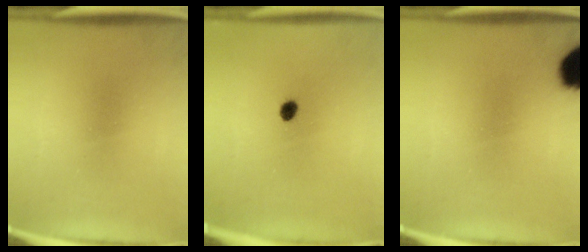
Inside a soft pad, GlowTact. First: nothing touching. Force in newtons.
{"total": 2.1}
{"total": 12.3}